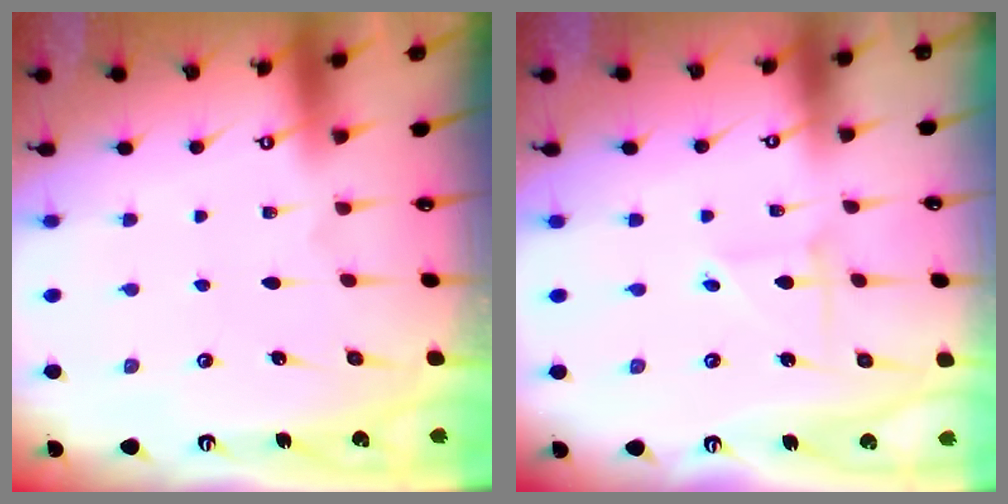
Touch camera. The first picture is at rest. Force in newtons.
{"total": 2.2, "press": 2.2, "slide": 0.2}